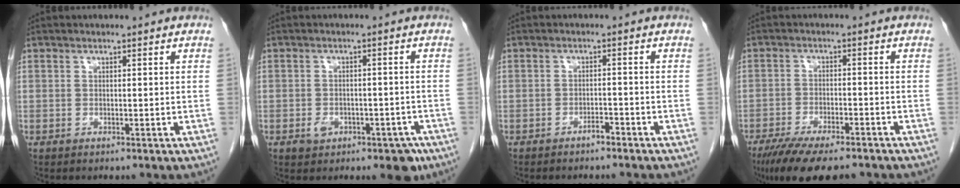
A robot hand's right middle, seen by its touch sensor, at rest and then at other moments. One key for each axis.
{"total": 4.9, "fx": -2.7, "fy": 3.1, "fz": 2.7, "tx": -0.022, "ty": 0.011, "tz": -0.028}
{"total": 2.5, "fx": -2.2, "fy": 0.4, "fz": 1.0, "tx": -0.015, "ty": -0.001, "tz": -0.029}
{"total": 12.5, "fx": -9.9, "fy": 3.0, "fz": 6.9, "tx": -0.108, "ty": -0.017, "tz": -0.154}